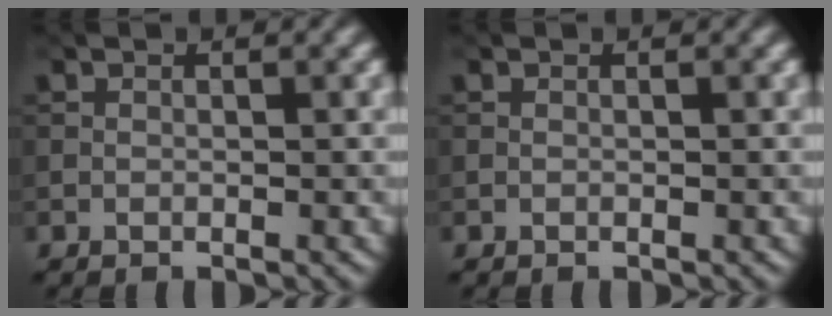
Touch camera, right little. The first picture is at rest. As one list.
[{"total": 0.0}]